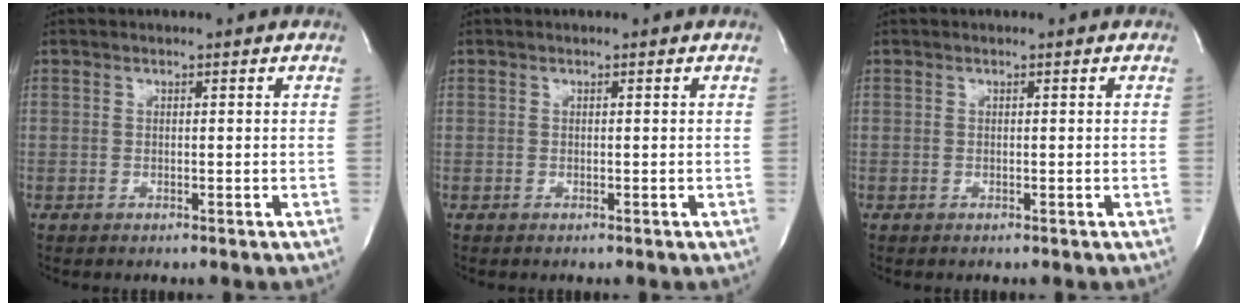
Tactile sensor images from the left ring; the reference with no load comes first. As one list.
[{"total": 0.0}, {"total": 0.0}]